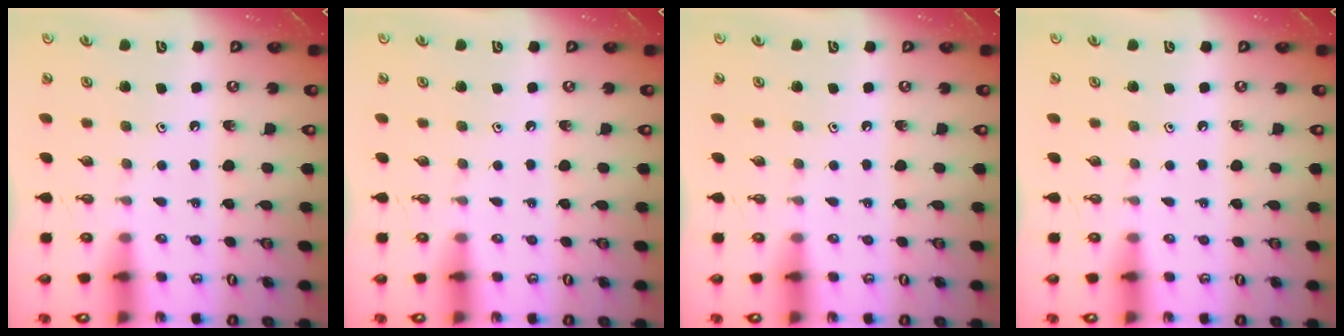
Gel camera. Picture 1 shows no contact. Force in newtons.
{"total": 0.0}
{"total": 0.0}
{"total": 0.0}